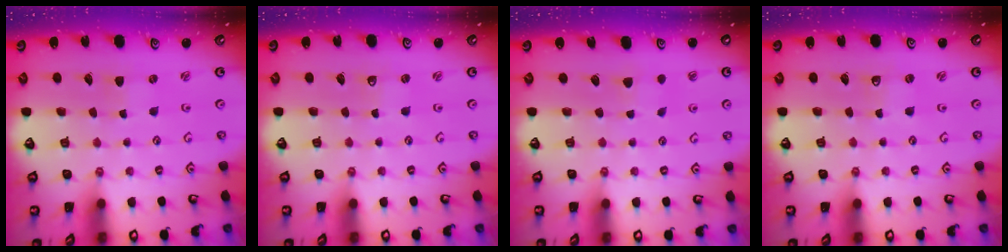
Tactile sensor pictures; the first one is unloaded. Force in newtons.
{"total": 0.0}
{"total": 3.9, "press": 3.9, "slide": 0.5}
{"total": 0.6, "press": 0.6, "slide": 0.1}